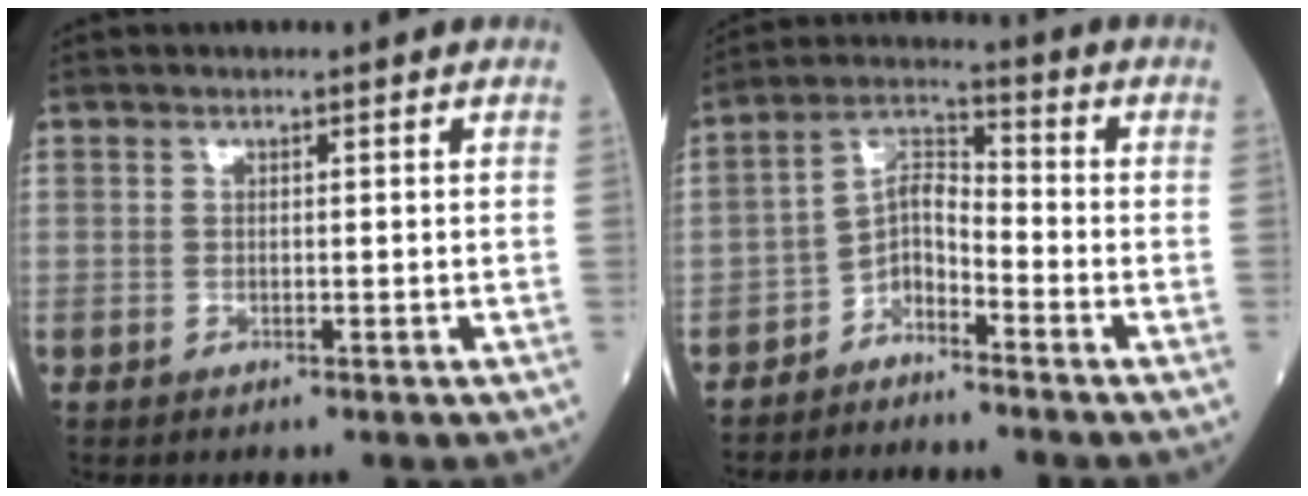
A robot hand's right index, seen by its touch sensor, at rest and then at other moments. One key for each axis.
{"total": 4.9, "fx": -3.5, "fy": 1.9, "fz": 2.9, "tx": -0.053, "ty": 0.008, "tz": -0.076}